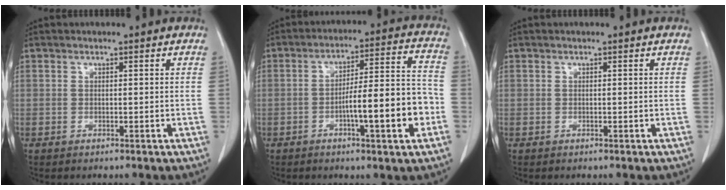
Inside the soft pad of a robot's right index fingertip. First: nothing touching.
{"total": 12.6, "force": [-3.9, 1.3, 11.9], "torque": [-0.180, 0.019, -0.055]}
{"total": 0.0}